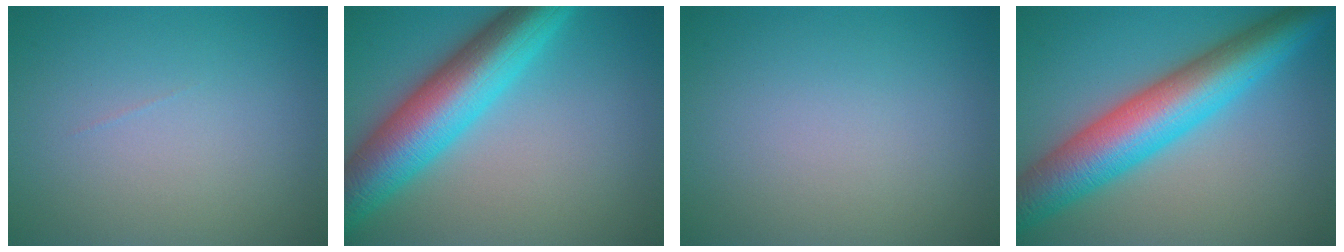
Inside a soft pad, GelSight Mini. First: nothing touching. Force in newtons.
{"total": 9.7, "press": 9.7, "slide": 0.1}
{"total": 0.0}
{"total": 10.1, "press": 10.1, "slide": 0.2}